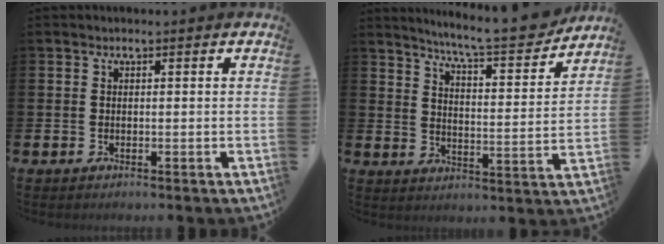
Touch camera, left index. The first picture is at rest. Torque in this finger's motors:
{"motor_torque": [0.16, -0.29, 0.25, 0.07]}